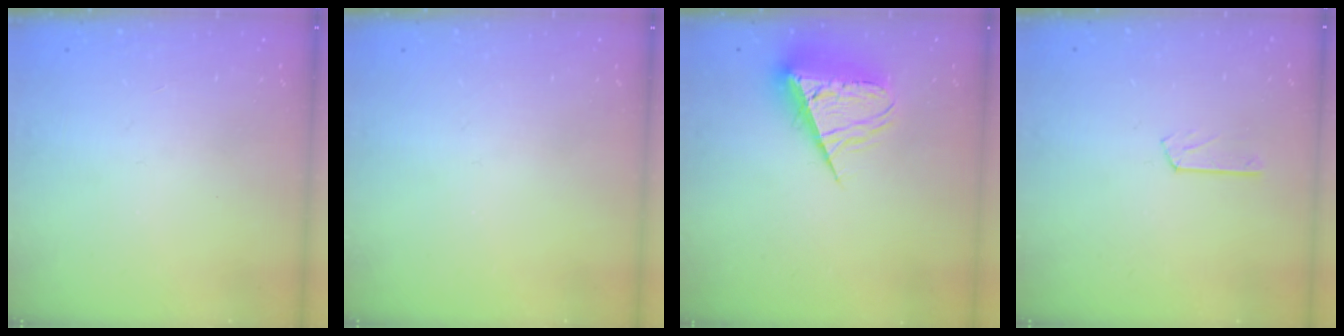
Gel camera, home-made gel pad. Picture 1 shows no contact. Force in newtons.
{"total": 0.0}
{"total": 10.2, "press": 10.2, "slide": 0.6}
{"total": 2.8, "press": 2.8, "slide": 0.4}